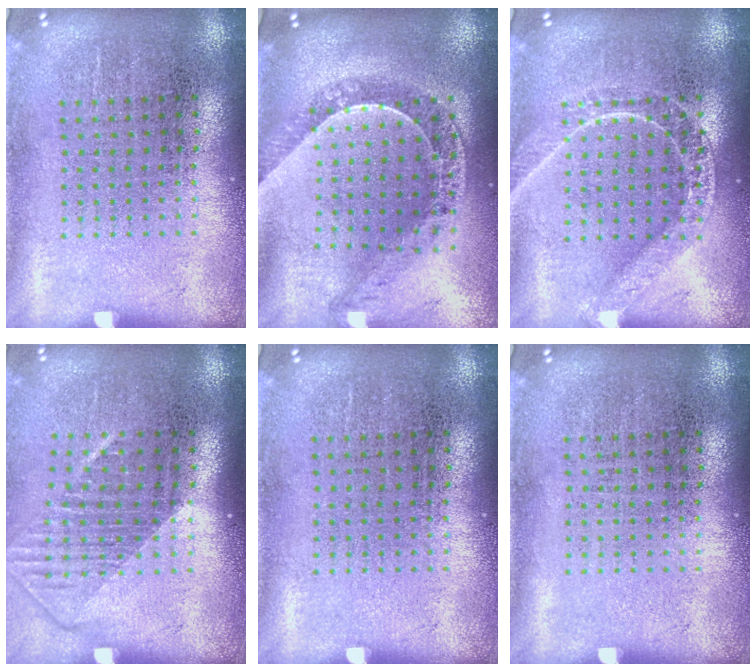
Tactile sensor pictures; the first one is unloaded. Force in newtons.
{"total": 1.2, "press": 1.2, "slide": 0.3}
{"total": 2.2, "press": 2.1, "slide": 0.3}
{"total": 1.3, "press": 1.1, "slide": 0.8}
{"total": 0.0}
{"total": 0.0}